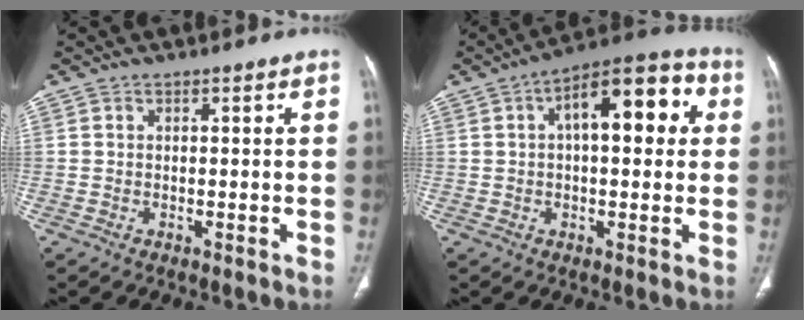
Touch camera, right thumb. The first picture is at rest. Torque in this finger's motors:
{"motor_torque": [1.09, 3.92, 1.15, -0.15, 0.08]}